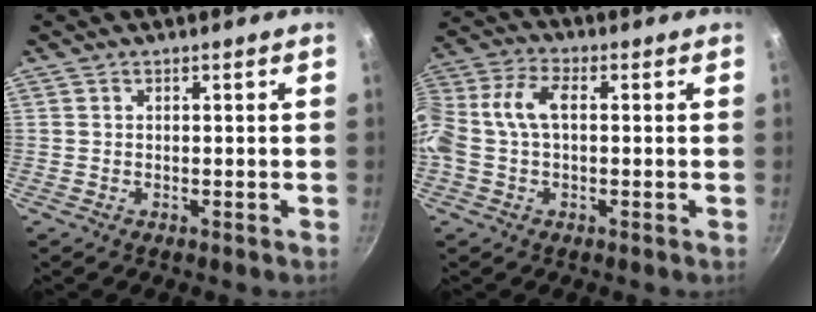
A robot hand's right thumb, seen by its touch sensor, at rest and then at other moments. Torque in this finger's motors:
{"motor_torque": [0.52, 0.52, 0.44, 0.29, 0.58]}